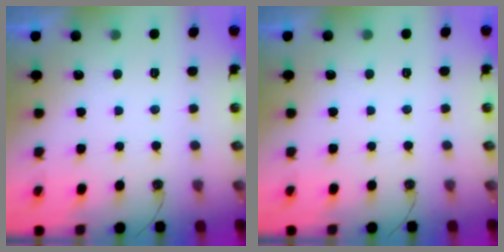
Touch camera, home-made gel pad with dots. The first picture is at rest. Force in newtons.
{"total": 0.0}